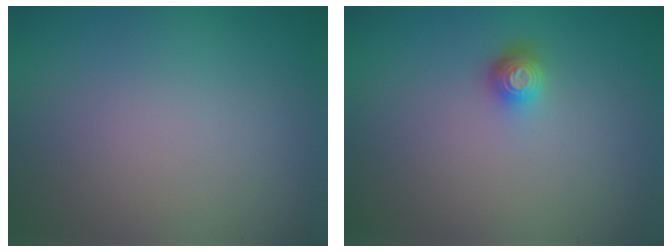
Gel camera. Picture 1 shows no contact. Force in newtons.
{"total": 1.8, "press": 1.3, "slide": 1.2}